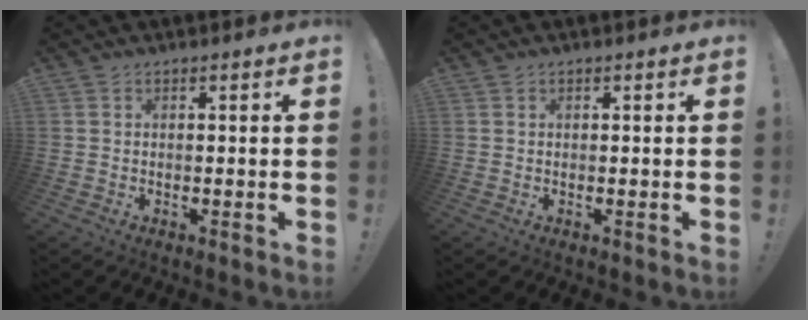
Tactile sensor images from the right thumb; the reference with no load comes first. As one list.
[{"total": 0.0}]